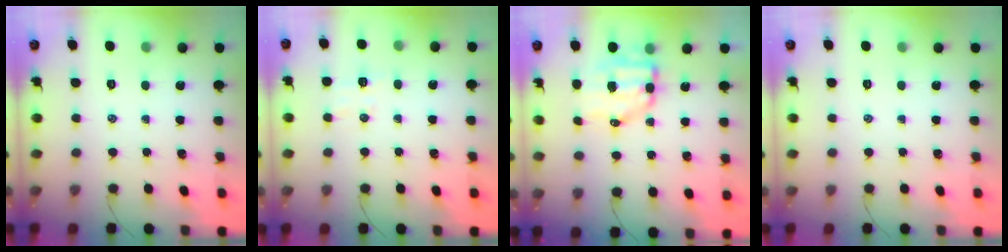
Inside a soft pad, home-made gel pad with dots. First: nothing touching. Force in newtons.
{"total": 5.4, "press": 5.3, "slide": 0.8}
{"total": 8.0, "press": 7.8, "slide": 1.8}
{"total": 0.0}